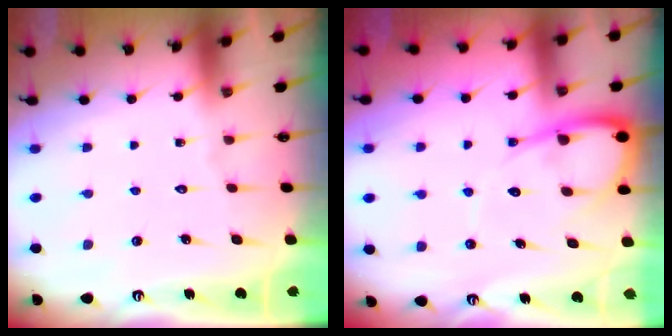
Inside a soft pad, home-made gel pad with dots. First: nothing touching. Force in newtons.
{"total": 8.5, "press": 8.5, "slide": 0.9}